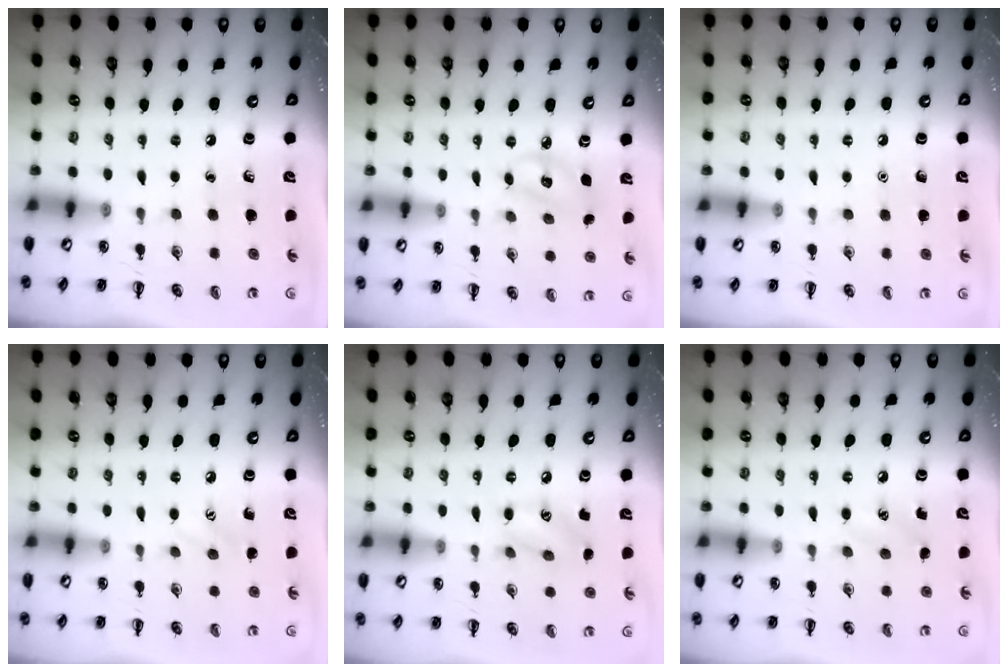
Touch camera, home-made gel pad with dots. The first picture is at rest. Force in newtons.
{"total": 4.5, "press": 4.5, "slide": 0.7}
{"total": 1.6, "press": 1.6, "slide": 0.1}
{"total": 4.9, "press": 4.7, "slide": 1.2}
{"total": 7.7, "press": 7.6, "slide": 0.7}
{"total": 5.7, "press": 5.5, "slide": 1.7}